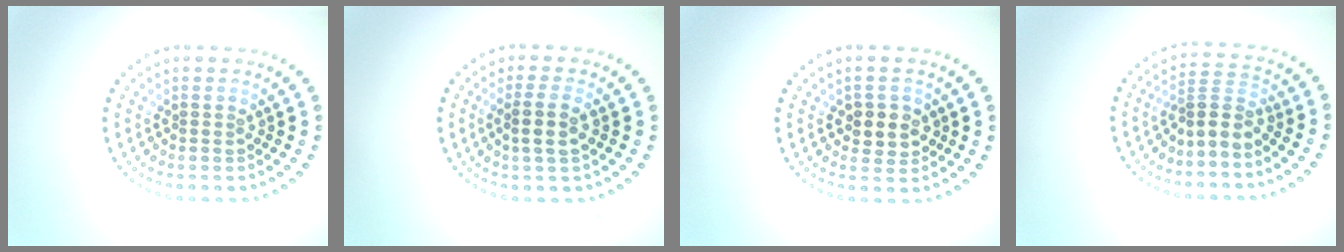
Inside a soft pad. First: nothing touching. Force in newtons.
{"total": 2.4, "press": 2.1, "slide": 1.1}
{"total": 2.6, "press": 2.5, "slide": 0.9}
{"total": 2.4, "press": 1.8, "slide": 1.7}